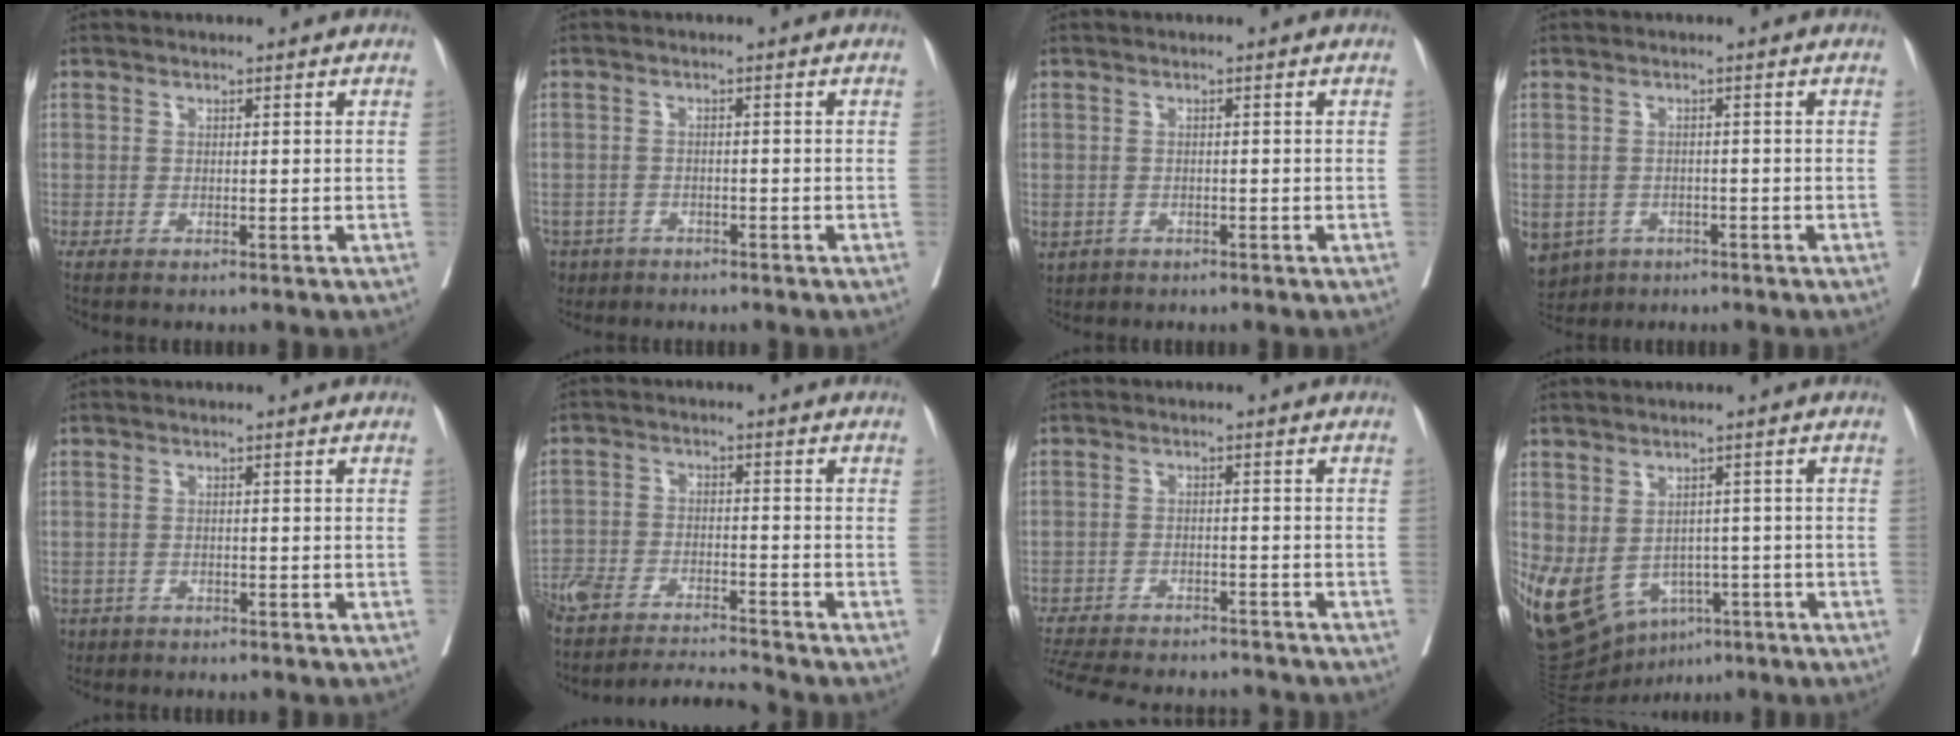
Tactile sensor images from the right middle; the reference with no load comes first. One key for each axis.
{"total": 5.3, "fx": -3.6, "fy": 3.8, "fz": 0.9, "tx": -0.017, "ty": 0.002, "tz": -0.058}
{"total": 4.9, "fx": -2.4, "fy": 3.9, "fz": 1.8, "tx": -0.050, "ty": -0.005, "tz": -0.032}
{"total": 9.0, "fx": -5.0, "fy": 7.0, "fz": 2.8, "tx": -0.079, "ty": -0.005, "tz": -0.067}
{"total": 3.7, "fx": -2.3, "fy": 2.7, "fz": 0.7, "tx": -0.015, "ty": 0.000, "tz": -0.037}
{"total": 11.4, "fx": -11.0, "fy": 0.3, "fz": 3.2, "tx": -0.062, "ty": 0.014, "tz": -0.187}
{"total": 17.2, "fx": -15.4, "fy": 4.6, "fz": 6.1, "tx": -0.157, "ty": -0.016, "tz": -0.213}
{"total": 13.1, "fx": -5.8, "fy": 9.1, "fz": 7.4, "tx": -0.154, "ty": -0.002, "tz": -0.078}